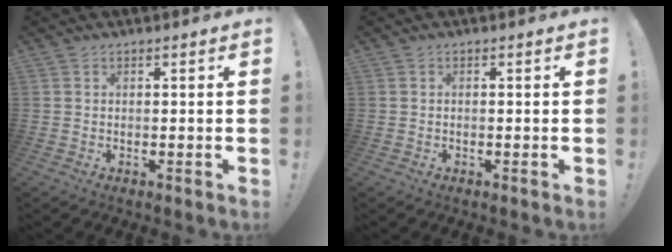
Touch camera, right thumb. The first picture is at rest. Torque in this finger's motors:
{"motor_torque": [0.20, 0.27, 0.27, -0.25, 0.00]}